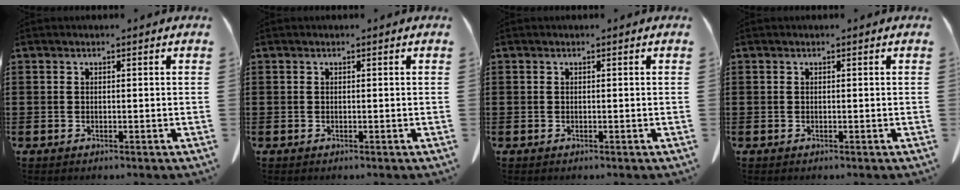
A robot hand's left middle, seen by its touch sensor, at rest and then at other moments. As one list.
[{"total": 0.0}, {"total": 0.0}, {"total": 0.0}]